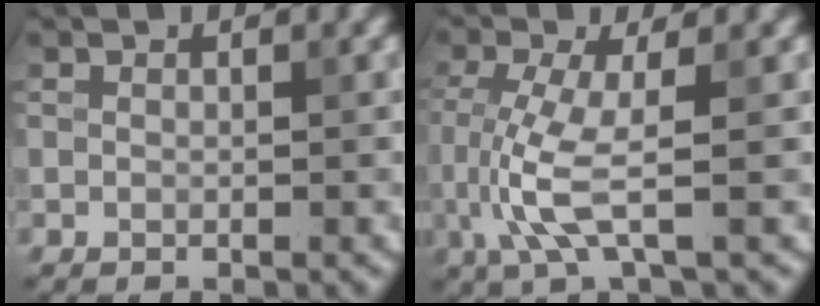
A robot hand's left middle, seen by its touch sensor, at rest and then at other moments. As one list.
[{"total": 4.4, "force": [-0.9, 0.9, 4.2], "torque": [-0.111, -0.009, -0.016]}]